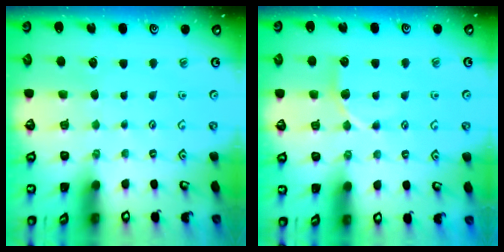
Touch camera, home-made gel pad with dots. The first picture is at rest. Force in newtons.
{"total": 6.5, "press": 6.5, "slide": 0.3}